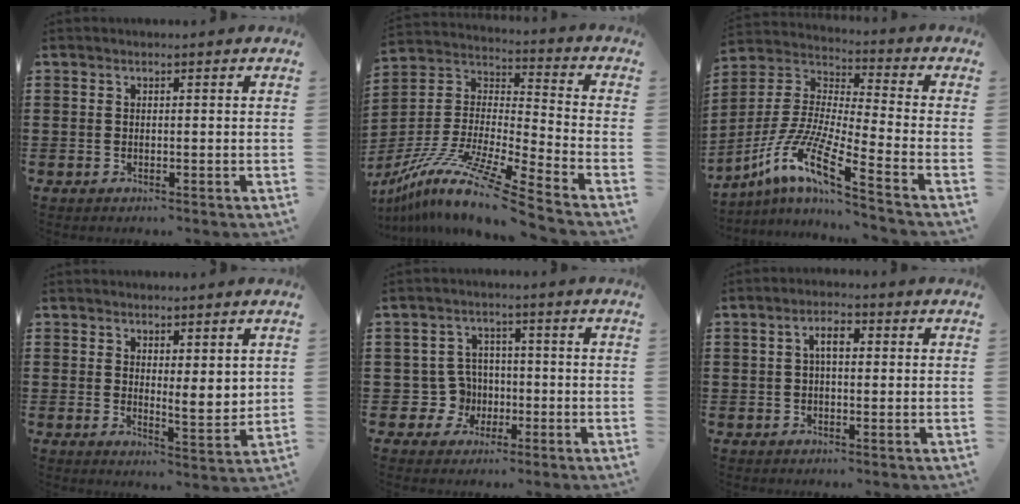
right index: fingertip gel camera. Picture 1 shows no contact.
{"total": 12.2, "force": [-10.1, -0.8, 6.9], "torque": [-0.143, -0.010, -0.204]}
{"total": 11.5, "force": [-8.1, 0.6, 8.1], "torque": [-0.196, -0.022, -0.173]}
{"total": 3.7, "force": [2.5, 1.5, 2.3], "torque": [-0.035, -0.012, 0.042]}
{"total": 5.5, "force": [-1.0, 5.1, 1.8], "torque": [-0.066, 0.006, -0.018]}
{"total": 3.3, "force": [0.5, 1.4, 2.9], "torque": [-0.056, 0.011, 0.006]}